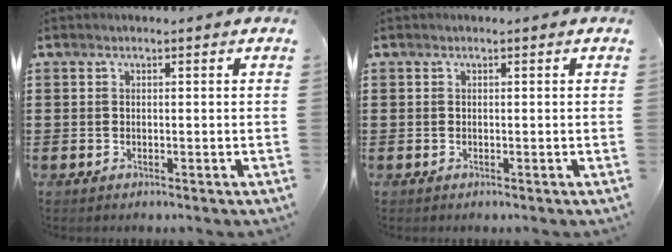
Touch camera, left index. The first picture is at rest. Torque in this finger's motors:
{"motor_torque": [-0.02, -0.02, 0.00, 0.00]}